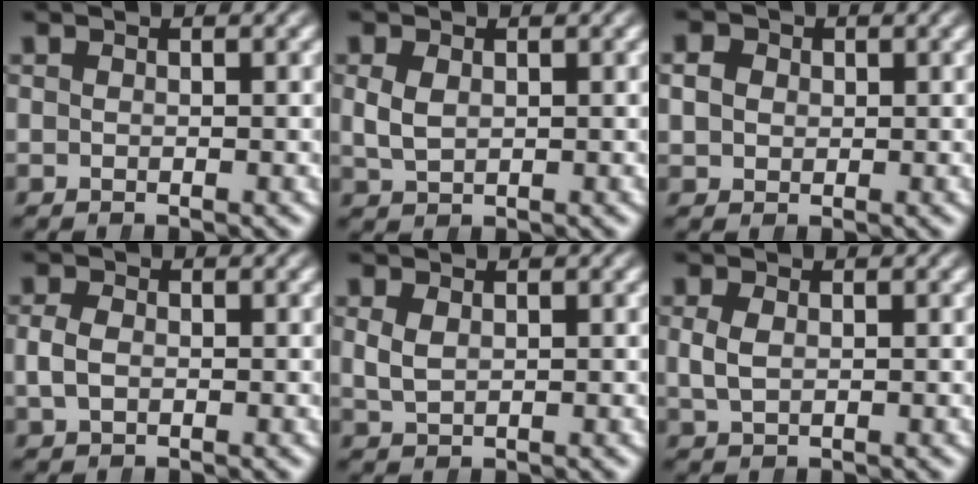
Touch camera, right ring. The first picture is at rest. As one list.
[{"total": 2.8, "force": [0.4, 2.3, 1.6], "torque": [-0.043, -0.008, 0.015]}, {"total": 2.7, "force": [0.8, 2.3, 1.2], "torque": [-0.027, -0.003, 0.021]}, {"total": 1.6, "force": [-0.2, 1.1, 1.2], "torque": [-0.032, -0.004, 0.001]}, {"total": 2.3, "force": [0.5, 1.8, 1.4], "torque": [-0.037, -0.008, 0.017]}, {"total": 2.1, "force": [0.2, 1.5, 1.5], "torque": [-0.040, -0.006, 0.011]}]